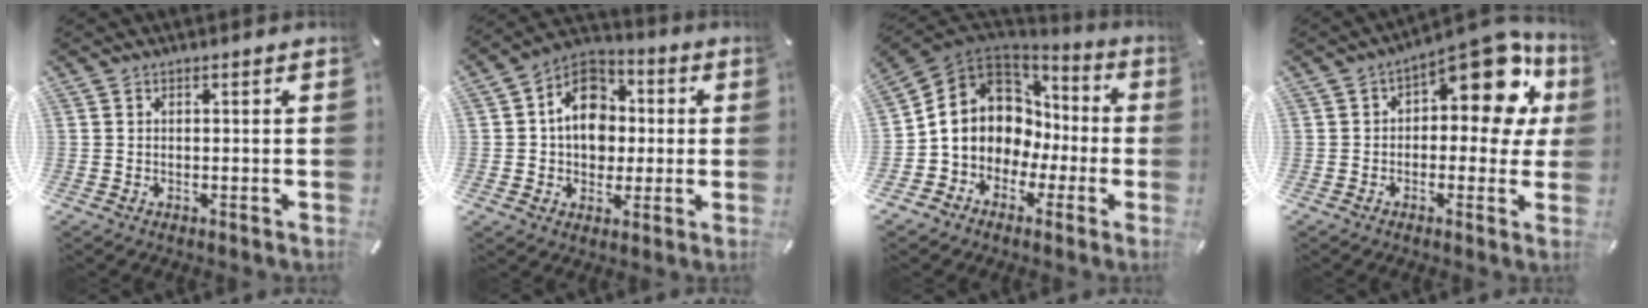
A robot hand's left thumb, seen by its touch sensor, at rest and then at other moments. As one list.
[{"total": 12.2, "force": [0.1, 10.4, 6.5], "torque": [-0.113, 0.014, 0.002]}, {"total": 11.8, "force": [-0.2, 10.9, 4.5], "torque": [-0.102, -0.015, 0.002]}, {"total": 14.3, "force": [6.9, 6.8, 10.6], "torque": [-0.142, -0.051, 0.115]}]